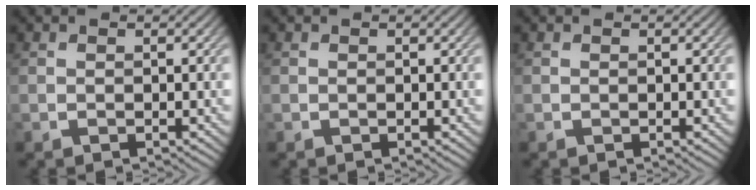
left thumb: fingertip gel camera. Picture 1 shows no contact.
{"total": 0.0}
{"total": 0.0}